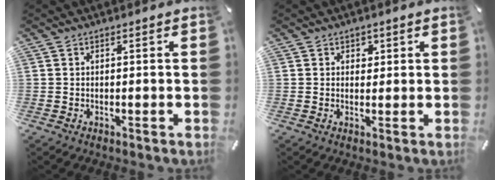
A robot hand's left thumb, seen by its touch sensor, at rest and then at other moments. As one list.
[{"total": 1.8, "force": [0.7, 1.6, 0.4], "torque": [0.006, -0.001, 0.007]}]